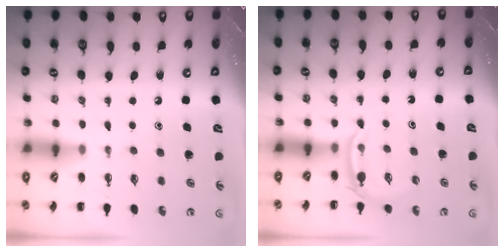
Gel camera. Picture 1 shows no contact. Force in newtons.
{"total": 3.2, "press": 3.0, "slide": 1.1}